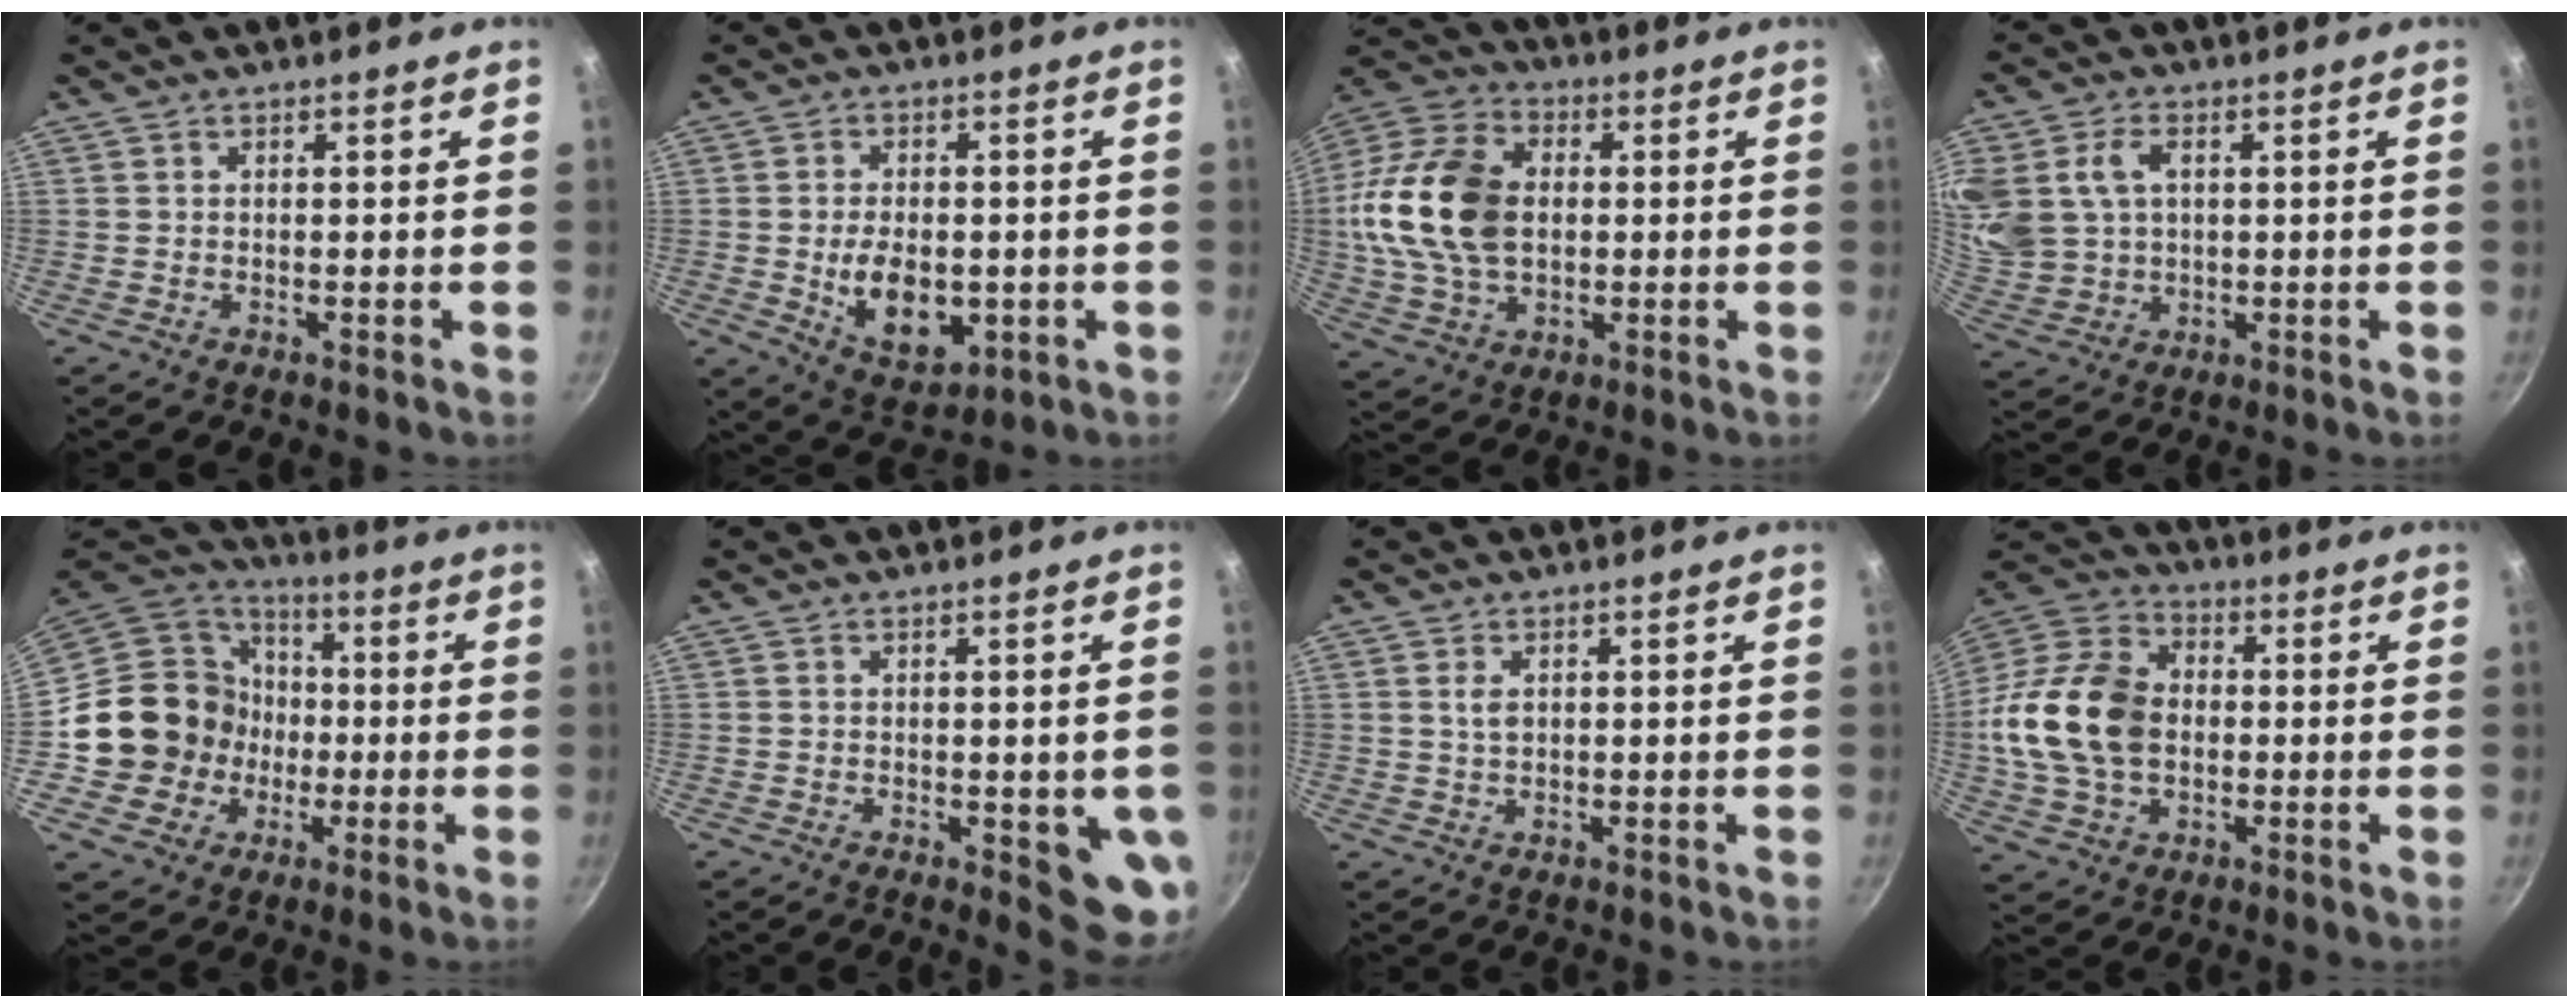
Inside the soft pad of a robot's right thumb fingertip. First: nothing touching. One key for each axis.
{"total": 11.2, "fx": -1.6, "fy": 7.1, "fz": 8.5, "tx": -0.114, "ty": -0.007, "tz": -0.011}
{"total": 20.0, "fx": 1.0, "fy": 13.6, "fz": 14.6, "tx": -0.272, "ty": 0.022, "tz": 0.014}
{"total": 17.3, "fx": 4.3, "fy": 13.3, "fz": 10.1, "tx": -0.239, "ty": 0.020, "tz": 0.095}
{"total": 17.4, "fx": -2.0, "fy": 16.3, "fz": 5.6, "tx": -0.063, "ty": 0.039, "tz": -0.029}
{"total": 7.6, "fx": -1.4, "fy": 3.1, "fz": 6.8, "tx": -0.056, "ty": -0.008, "tz": -0.013}
{"total": 2.2, "fx": 0.6, "fy": 1.3, "fz": 1.6, "tx": -0.027, "ty": -0.003, "tz": 0.012}
{"total": 19.3, "fx": -0.4, "fy": 14.0, "fz": 13.3, "tx": -0.242, "ty": 0.029, "tz": -0.012}